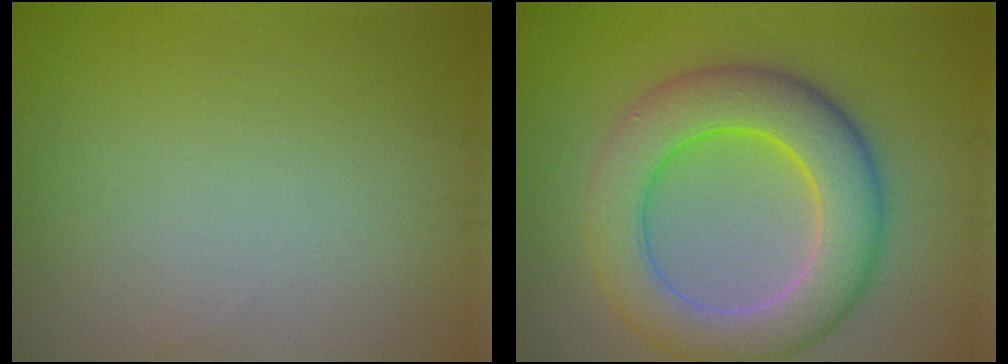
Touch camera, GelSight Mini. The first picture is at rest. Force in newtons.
{"total": 9.2, "press": 9.2, "slide": 0.1}